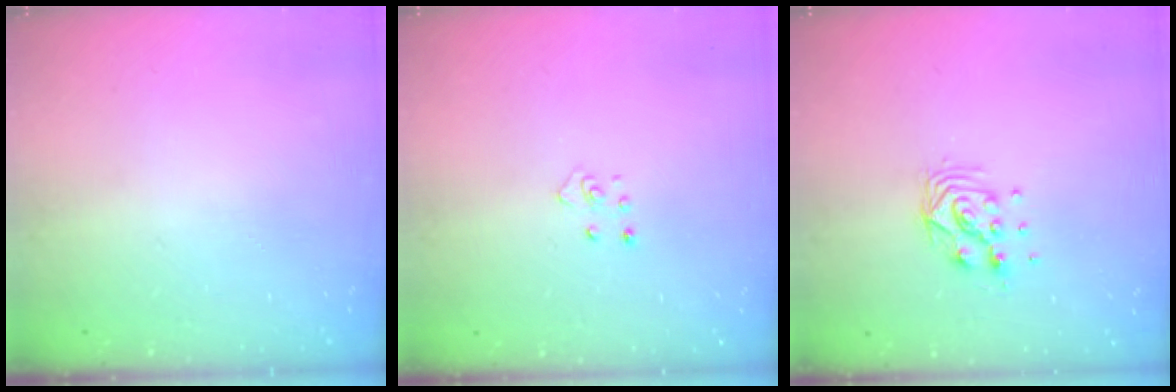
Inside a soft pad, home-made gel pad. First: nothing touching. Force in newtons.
{"total": 3.3, "press": 3.3, "slide": 0.3}
{"total": 8.8, "press": 8.8, "slide": 0.6}